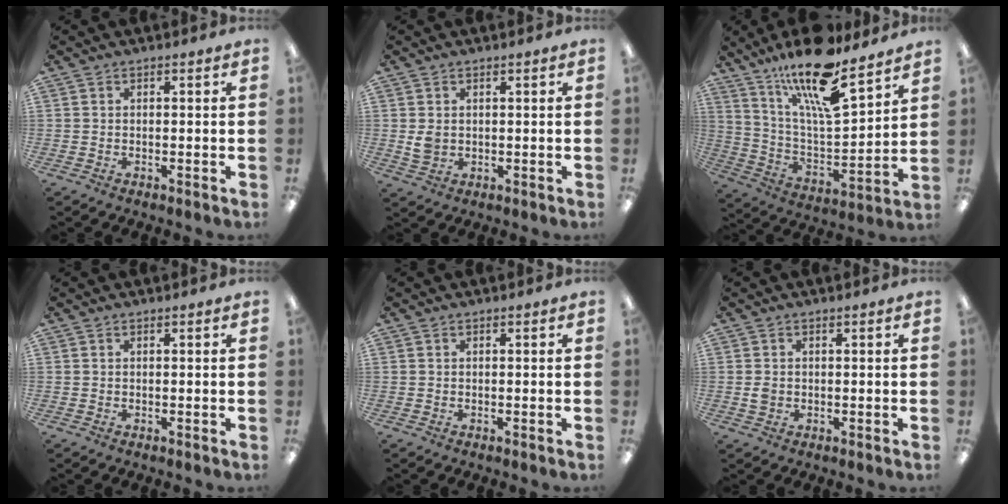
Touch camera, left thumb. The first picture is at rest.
{"total": 2.8, "force": [0.8, 2.2, 1.5], "torque": [-0.023, 0.000, 0.013]}
{"total": 19.5, "force": [14.8, 5.0, 11.6], "torque": [-0.210, -0.093, 0.251]}
{"total": 0.0}
{"total": 0.0}
{"total": 1.6, "force": [0.0, 1.3, 0.9], "torque": [-0.017, 0.005, -0.002]}